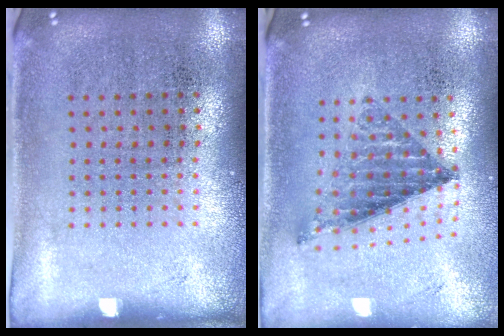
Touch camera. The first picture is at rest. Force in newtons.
{"total": 0.9, "press": 0.8, "slide": 0.3}